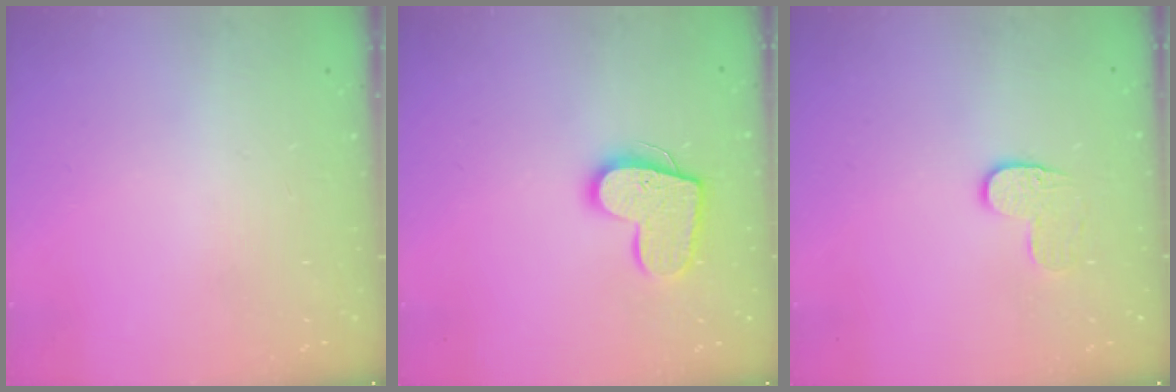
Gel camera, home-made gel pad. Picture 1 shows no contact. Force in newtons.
{"total": 14.2, "press": 14.2, "slide": 1.0}
{"total": 6.7, "press": 6.7, "slide": 0.5}